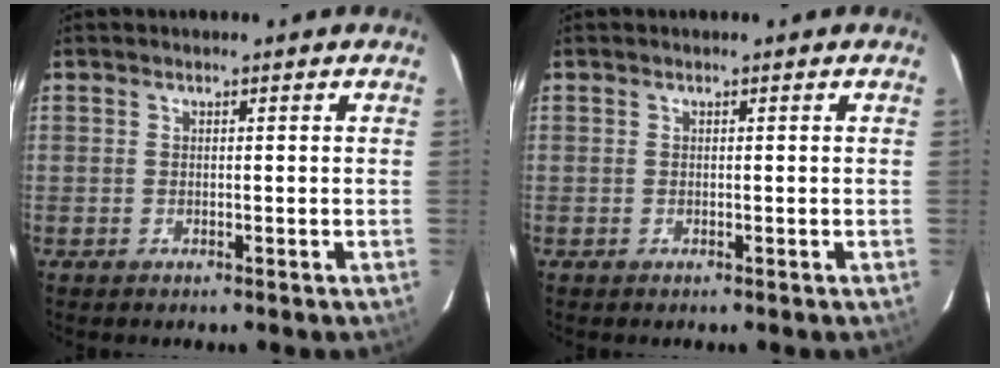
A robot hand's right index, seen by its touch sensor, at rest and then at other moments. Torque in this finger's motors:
{"motor_torque": [0.00, 0.00, 0.00, 0.00]}